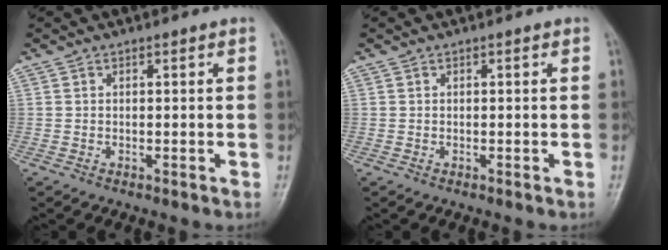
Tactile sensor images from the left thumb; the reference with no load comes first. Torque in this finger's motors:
{"motor_torque": [-0.08, -0.02, -0.04, -0.06, 0.00]}